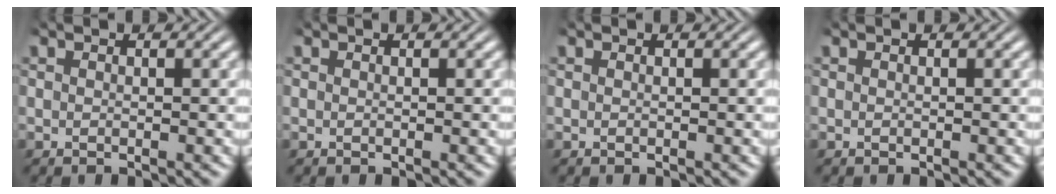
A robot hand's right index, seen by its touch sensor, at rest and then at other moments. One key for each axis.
{"total": 0.0}
{"total": 0.0}
{"total": 0.0}